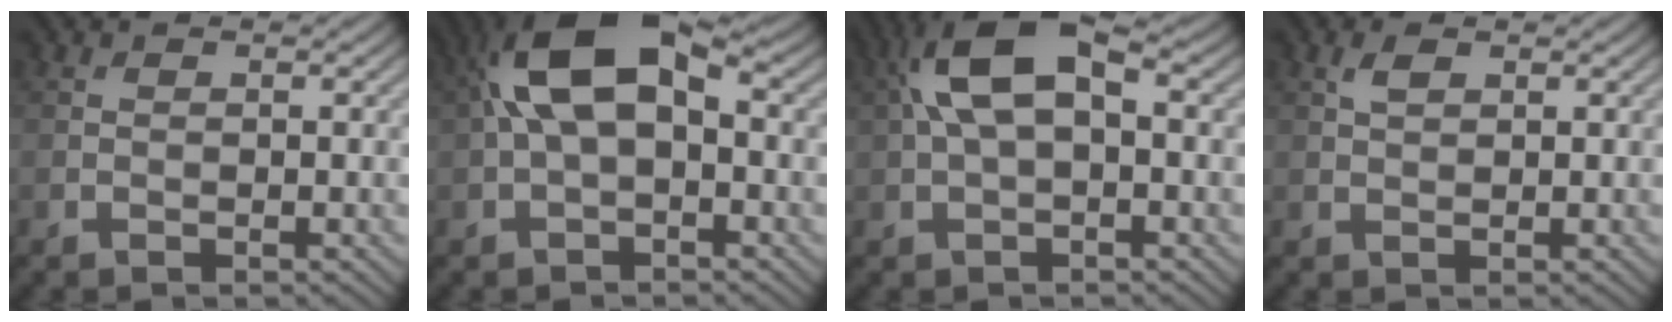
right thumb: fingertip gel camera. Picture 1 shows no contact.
{"total": 10.2, "force": [1.4, 5.3, 8.6], "torque": [-0.177, 0.022, 0.017]}
{"total": 9.3, "force": [1.7, 4.4, 8.0], "torque": [-0.173, 0.023, 0.022]}
{"total": 1.6, "force": [0.9, 0.8, 1.1], "torque": [-0.028, 0.004, 0.018]}